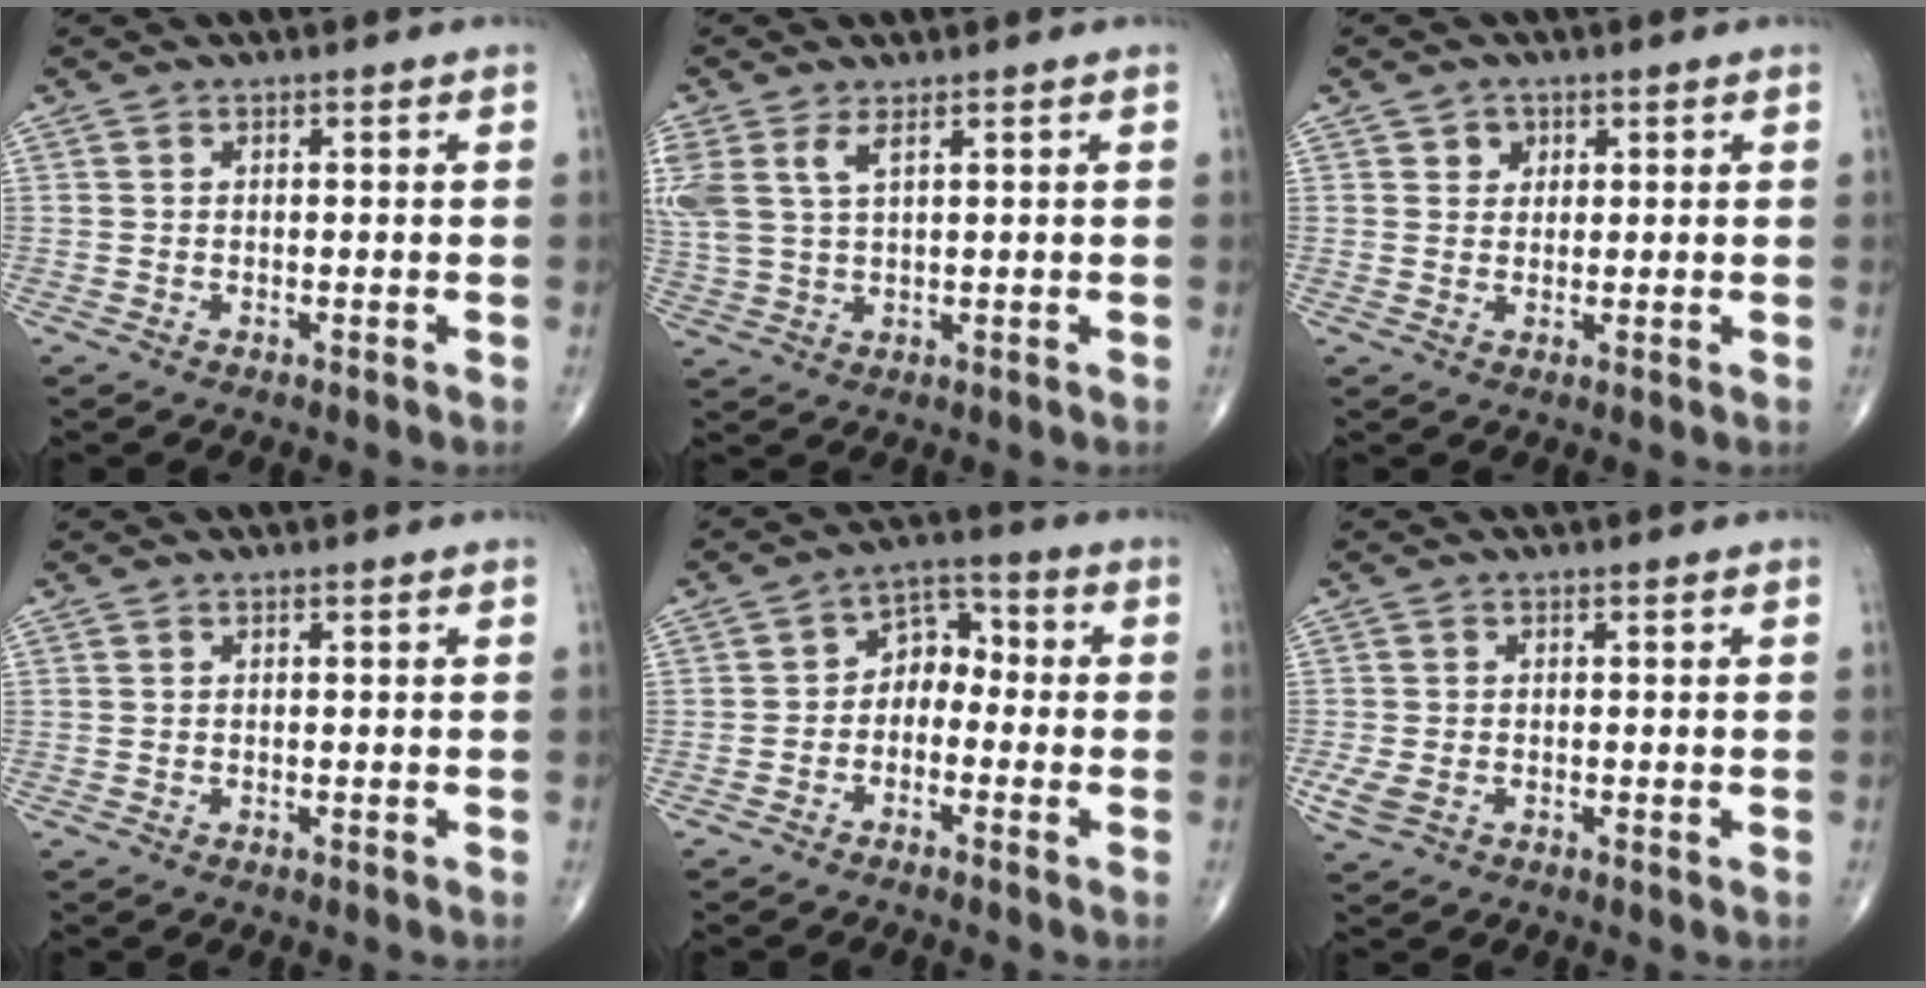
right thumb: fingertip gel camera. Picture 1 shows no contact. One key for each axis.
{"total": 7.4, "fx": 3.2, "fy": 3.4, "fz": 5.8, "tx": -0.151, "ty": 0.003, "tz": 0.075}
{"total": 2.5, "fx": 1.1, "fy": 2.1, "fz": 0.7, "tx": 0.004, "ty": -0.005, "tz": 0.014}
{"total": 0.0}
{"total": 6.1, "fx": -1.5, "fy": 4.5, "fz": 3.8, "tx": -0.030, "ty": 0.036, "tz": -0.045}
{"total": 3.2, "fx": -0.9, "fy": 2.0, "fz": 2.3, "tx": -0.055, "ty": -0.003, "tz": -0.017}